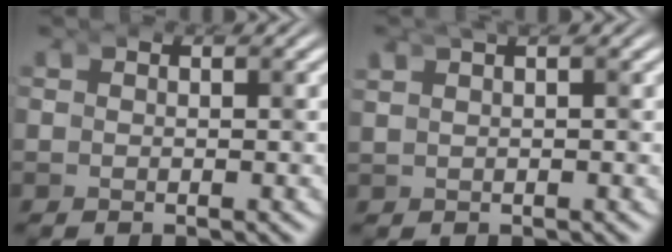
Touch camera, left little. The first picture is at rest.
{"total": 2.6, "force": [0.8, 1.9, 1.7], "torque": [-0.024, 0.010, 0.008]}